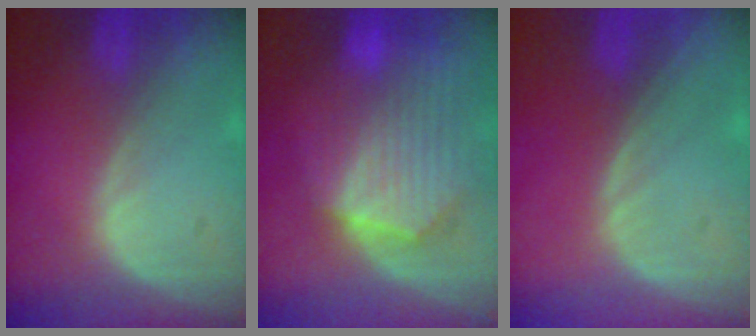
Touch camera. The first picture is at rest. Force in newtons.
{"total": 10.3, "press": 9.0, "slide": 5.1}
{"total": 0.0}